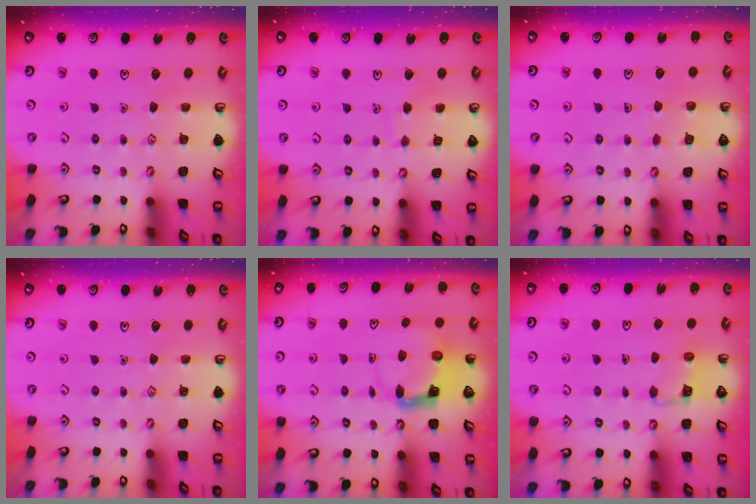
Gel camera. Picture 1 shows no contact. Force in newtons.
{"total": 4.5, "press": 4.5, "slide": 0.6}
{"total": 3.6, "press": 3.6, "slide": 0.3}
{"total": 0.0}
{"total": 3.7, "press": 3.7, "slide": 0.6}
{"total": 3.3, "press": 3.3, "slide": 0.3}